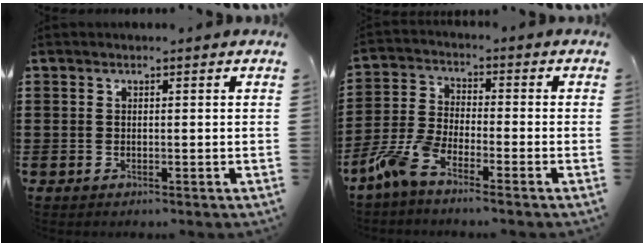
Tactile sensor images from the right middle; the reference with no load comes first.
{"total": 6.5, "force": [-4.9, 1.3, 4.2], "torque": [-0.117, -0.013, -0.099]}